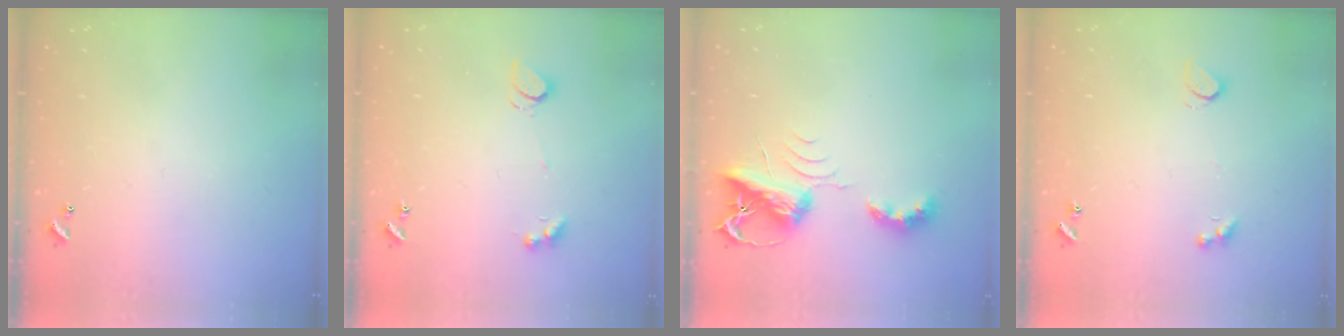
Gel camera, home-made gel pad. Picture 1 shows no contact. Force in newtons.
{"total": 3.2, "press": 3.1, "slide": 0.7}
{"total": 7.3, "press": 7.2, "slide": 0.5}
{"total": 1.7, "press": 1.6, "slide": 0.6}